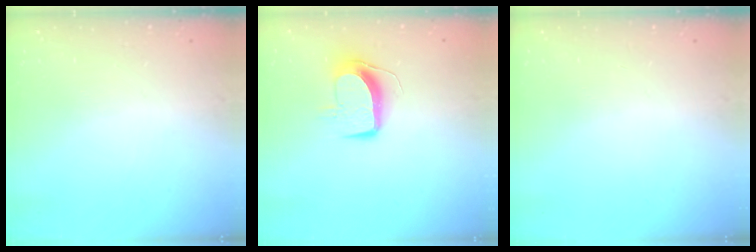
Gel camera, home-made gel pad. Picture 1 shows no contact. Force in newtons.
{"total": 9.8, "press": 9.8, "slide": 0.4}
{"total": 0.0}